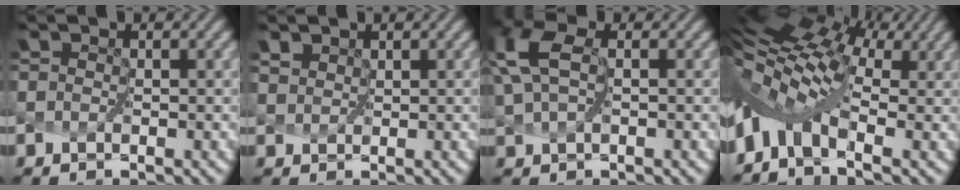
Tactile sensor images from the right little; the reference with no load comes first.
{"total": 1.2, "force": [1.2, 0.4, -0.1], "torque": [0.016, 0.002, 0.016]}
{"total": 2.7, "force": [1.0, 1.2, 2.2], "torque": [-0.053, 0.006, 0.014]}
{"total": 9.2, "force": [2.4, 4.2, 7.8], "torque": [-0.152, 0.017, 0.047]}